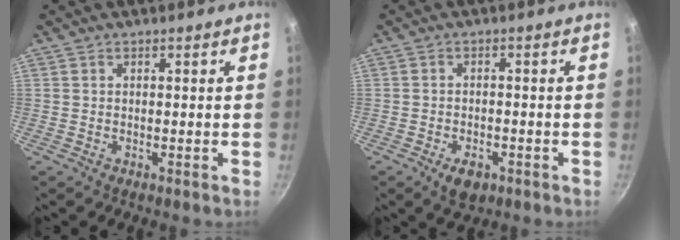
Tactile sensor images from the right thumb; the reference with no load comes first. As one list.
[{"total": 4.8, "force": [-2.4, 2.9, 3.0], "torque": [-0.042, 0.012, -0.030]}]